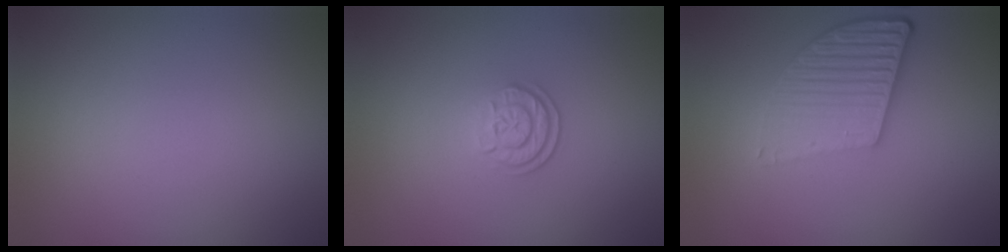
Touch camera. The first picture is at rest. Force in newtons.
{"total": 2.3, "press": 1.9, "slide": 1.2}
{"total": 5.4, "press": 3.9, "slide": 3.7}